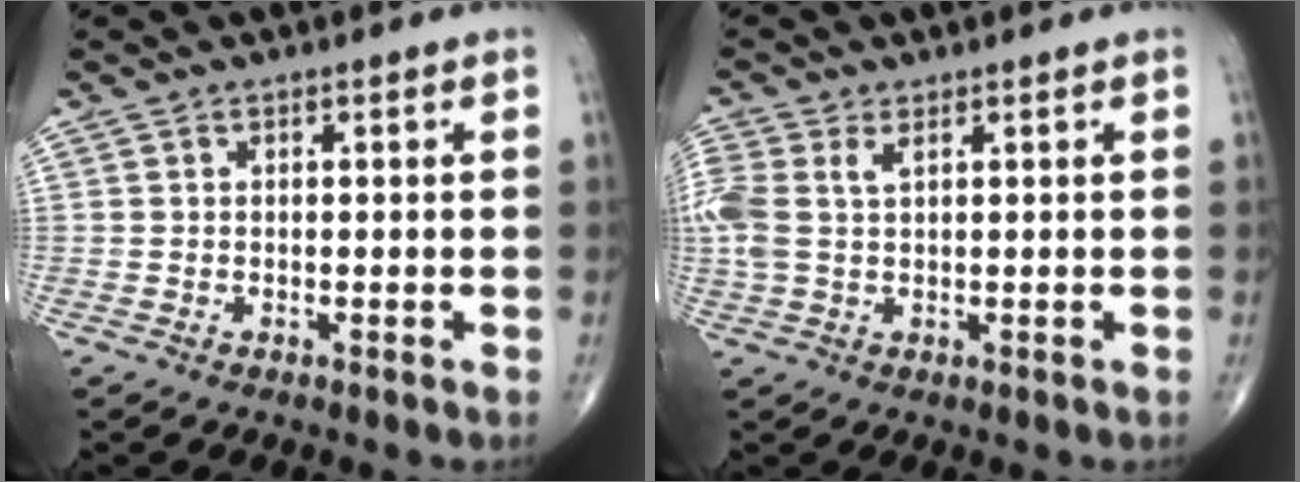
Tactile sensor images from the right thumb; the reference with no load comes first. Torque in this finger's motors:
{"motor_torque": [0.35, 0.36, 0.68, 0.30, 0.10]}